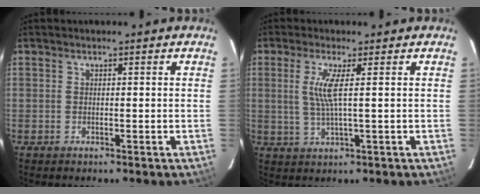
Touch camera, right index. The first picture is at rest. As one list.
[{"total": 4.6, "force": [0.9, -0.3, 4.5], "torque": [-0.091, -0.005, 0.020]}]